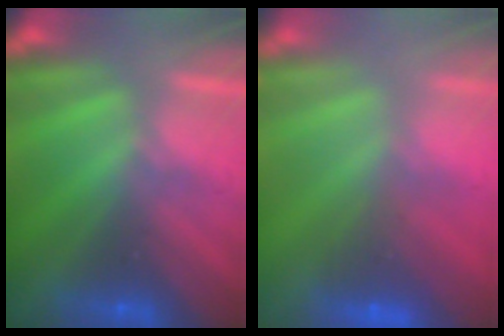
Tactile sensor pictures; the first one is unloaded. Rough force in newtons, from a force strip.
{"total": 9.3}